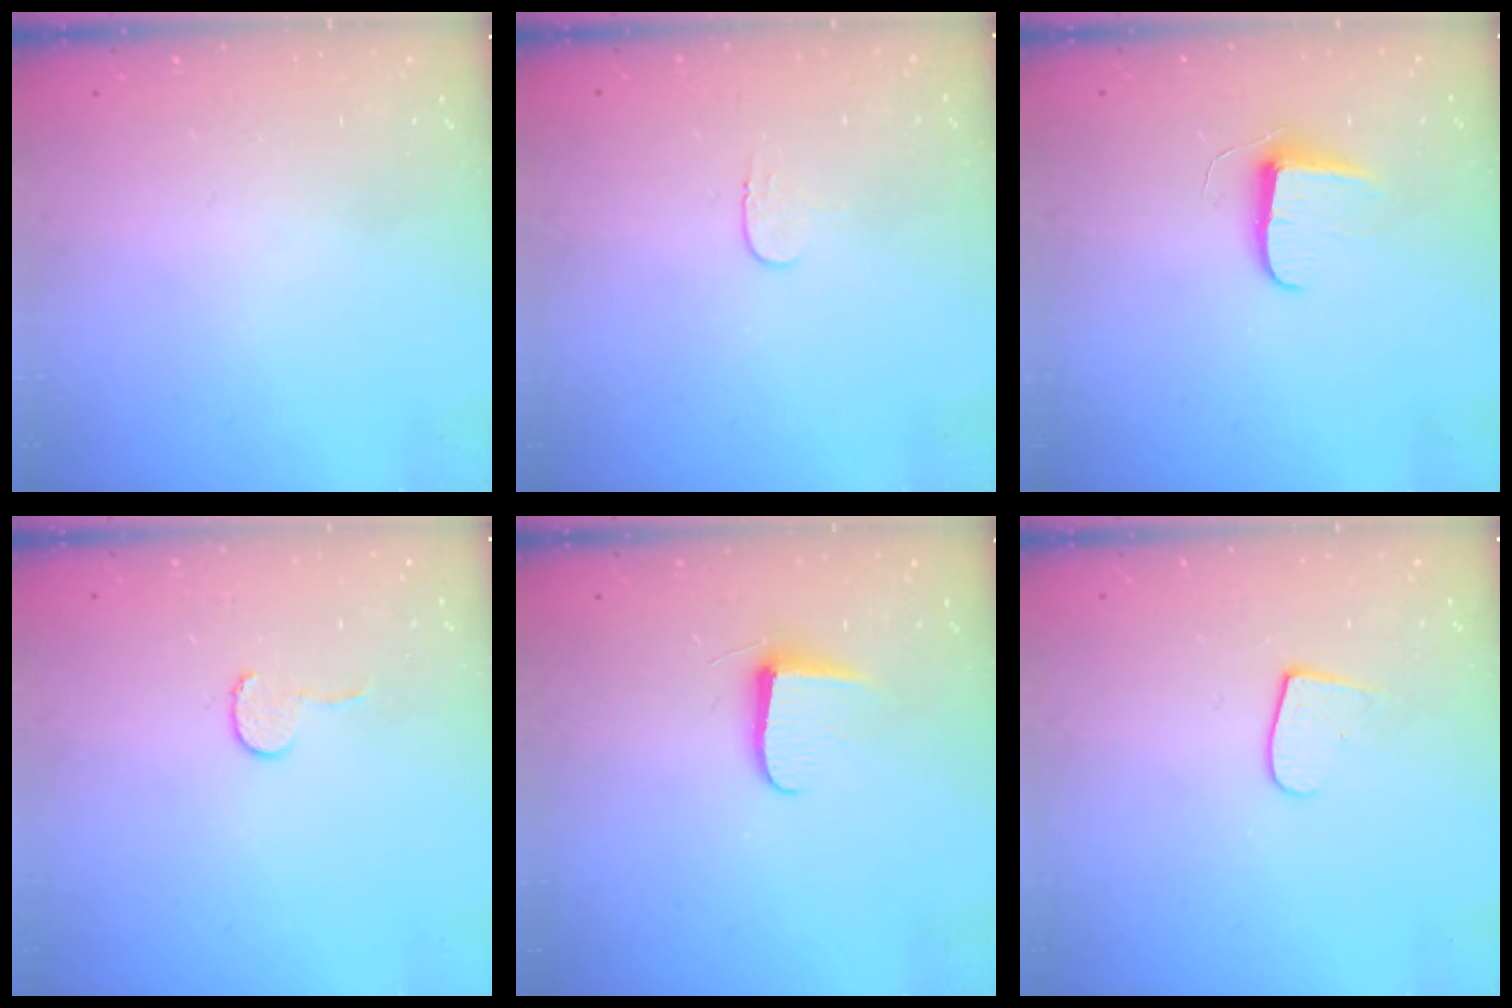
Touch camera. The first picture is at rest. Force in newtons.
{"total": 3.7, "press": 3.7, "slide": 0.4}
{"total": 7.3, "press": 7.3, "slide": 0.4}
{"total": 4.5, "press": 4.4, "slide": 0.4}
{"total": 6.2, "press": 6.2, "slide": 0.7}
{"total": 6.7, "press": 6.7, "slide": 0.6}